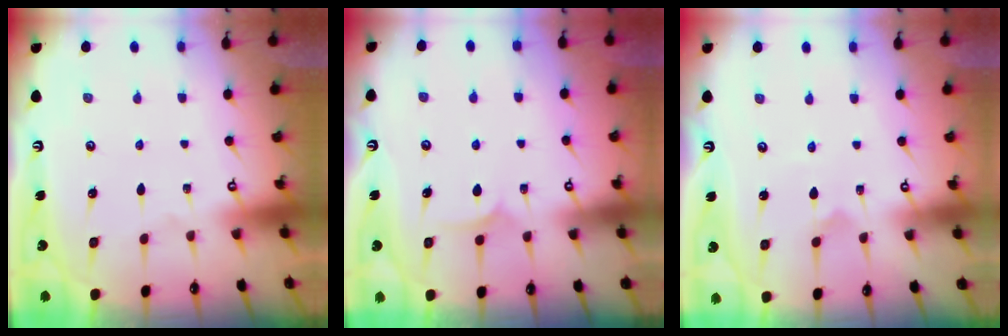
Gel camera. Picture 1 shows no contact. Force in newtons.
{"total": 5.8, "press": 5.8, "slide": 0.3}
{"total": 1.9, "press": 1.9, "slide": 0.1}